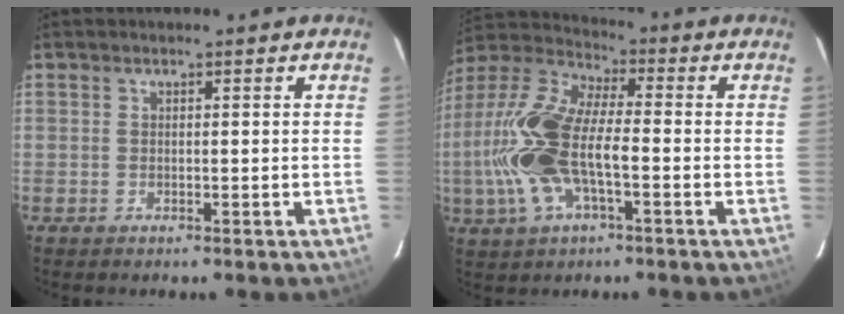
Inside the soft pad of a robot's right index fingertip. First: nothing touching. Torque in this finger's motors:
{"motor_torque": [1.28, -0.85, 1.05, 0.21]}